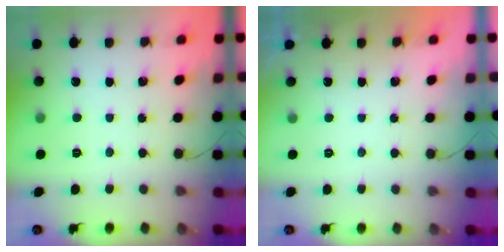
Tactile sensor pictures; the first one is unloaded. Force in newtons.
{"total": 0.6, "press": 0.2, "slide": 0.5}